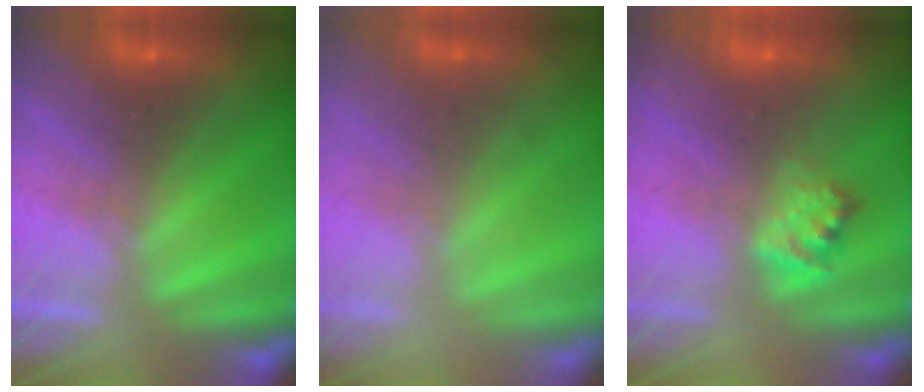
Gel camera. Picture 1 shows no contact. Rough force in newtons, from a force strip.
{"total": 2.2}
{"total": 2.4}